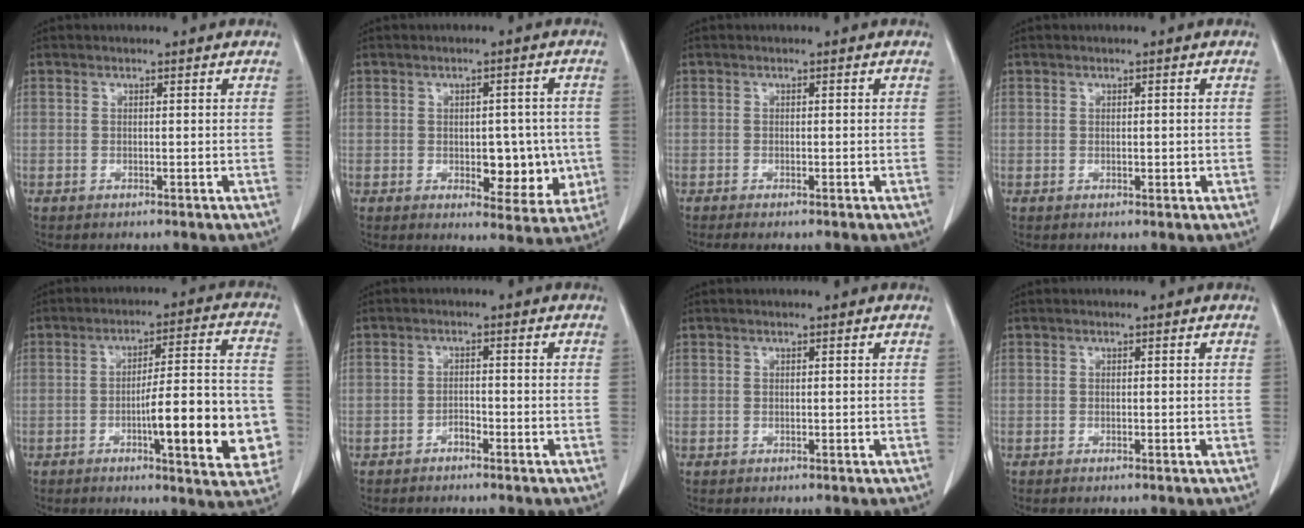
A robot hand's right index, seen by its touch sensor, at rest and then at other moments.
{"total": 7.8, "force": [-1.1, 4.2, 6.5], "torque": [-0.060, 0.006, -0.003]}
{"total": 1.1, "force": [-0.9, 0.0, 0.7], "torque": [-0.012, -0.003, -0.013]}
{"total": 0.9, "force": [0.0, 0.6, 0.6], "torque": [-0.007, 0.000, 0.003]}
{"total": 15.8, "force": [-4.2, 2.8, 14.9], "torque": [-0.184, 0.017, -0.052]}
{"total": 1.4, "force": [-1.1, 0.4, 0.6], "torque": [-0.007, 0.004, -0.018]}
{"total": 0.0}
{"total": 0.0}